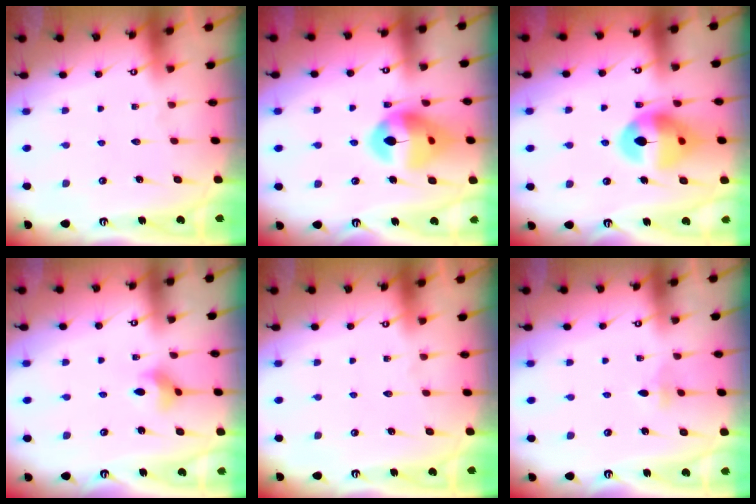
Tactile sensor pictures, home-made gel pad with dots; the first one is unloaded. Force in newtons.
{"total": 14.5, "press": 14.4, "slide": 1.8}
{"total": 13.5, "press": 13.4, "slide": 1.9}
{"total": 3.5, "press": 3.4, "slide": 0.7}
{"total": 0.0}
{"total": 2.4, "press": 2.3, "slide": 0.7}